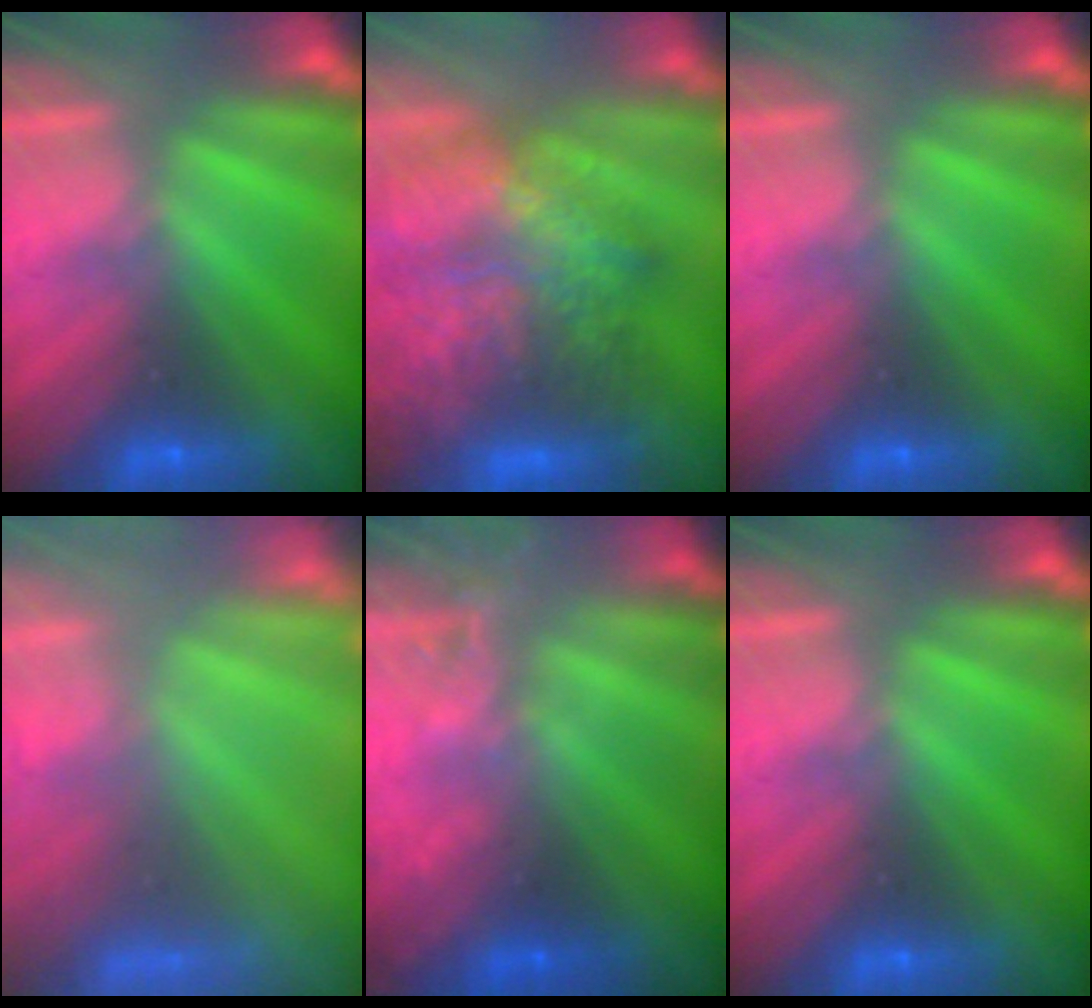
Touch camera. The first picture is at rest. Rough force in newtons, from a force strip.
{"total": 7.9}
{"total": 0.0}
{"total": 7.3}
{"total": 2.3}
{"total": 0.0}